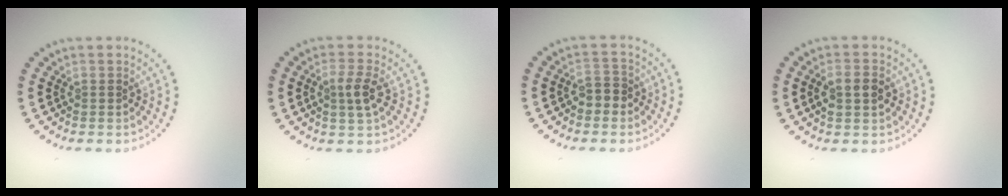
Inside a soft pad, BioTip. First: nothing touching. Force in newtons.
{"total": 2.2, "press": 2.1, "slide": 0.7}
{"total": 1.8, "press": 1.7, "slide": 0.6}
{"total": 2.3, "press": 2.3, "slide": 0.0}